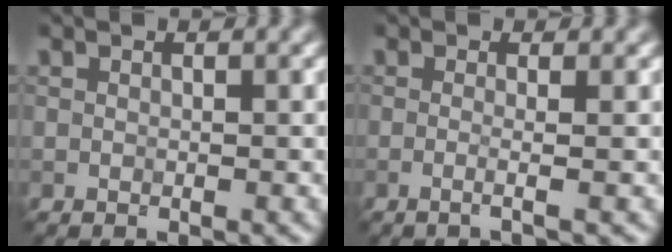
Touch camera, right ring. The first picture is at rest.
{"total": 2.6, "force": [0.2, 1.3, 2.3], "torque": [-0.012, -0.003, -0.029]}